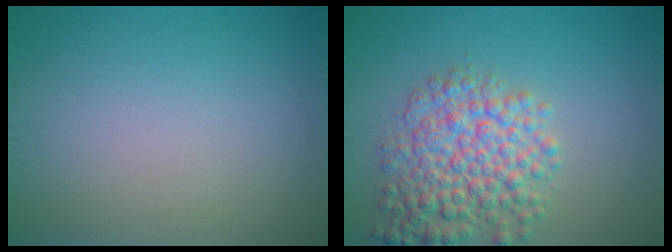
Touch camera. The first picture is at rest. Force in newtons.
{"total": 6.2, "press": 6.2, "slide": 0.2}